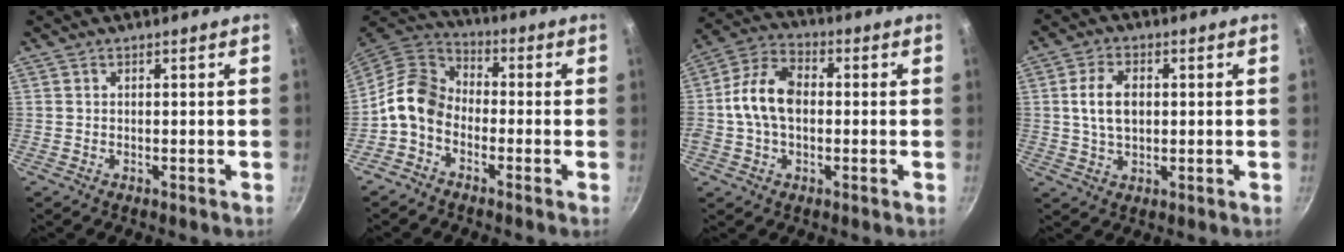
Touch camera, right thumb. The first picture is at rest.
{"total": 9.5, "force": [-3.0, 7.0, 5.7], "torque": [-0.094, 0.046, -0.082]}
{"total": 11.7, "force": [-0.1, 7.8, 8.7], "torque": [-0.149, 0.029, -0.017]}
{"total": 7.2, "force": [0.8, 4.5, 5.6], "torque": [-0.093, 0.008, 0.015]}